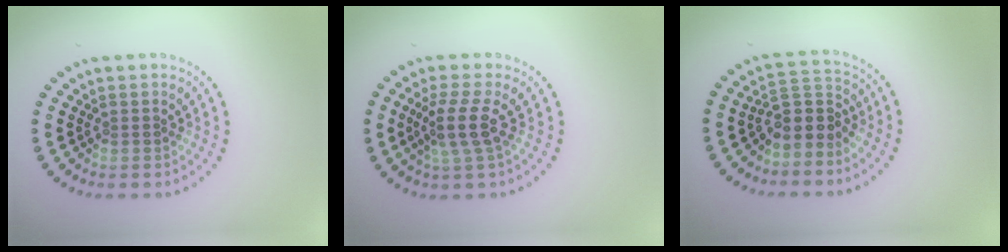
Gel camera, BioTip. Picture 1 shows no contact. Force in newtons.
{"total": 3.2, "press": 2.5, "slide": 1.9}
{"total": 3.2, "press": 2.5, "slide": 2.0}